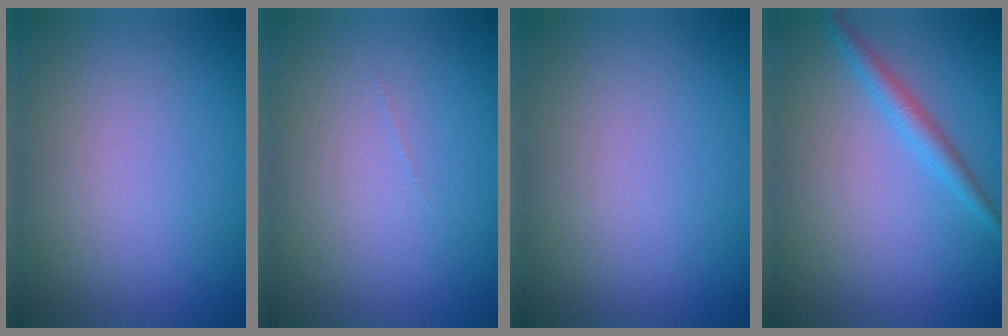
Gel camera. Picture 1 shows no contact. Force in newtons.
{"total": 0.0}
{"total": 0.0}
{"total": 1.9, "press": 1.9, "slide": 0.1}